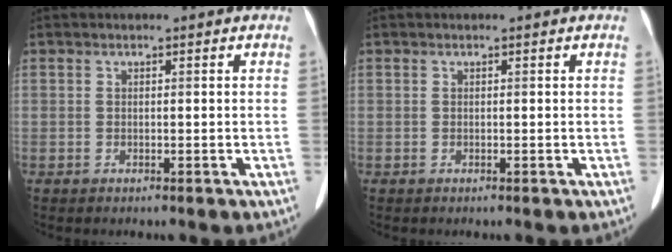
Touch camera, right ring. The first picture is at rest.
{"total": 0.0}